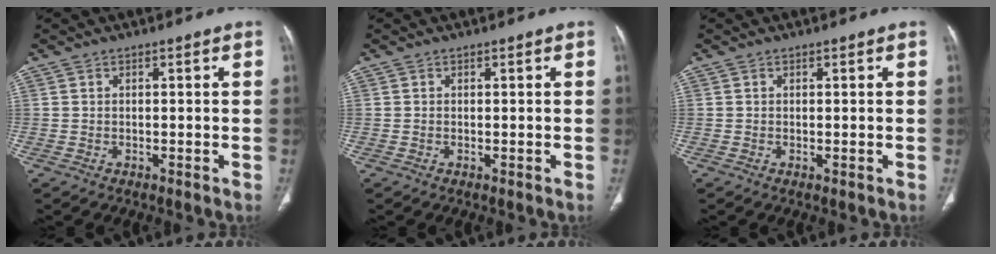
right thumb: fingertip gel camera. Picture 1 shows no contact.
{"total": 0.0}
{"total": 0.0}